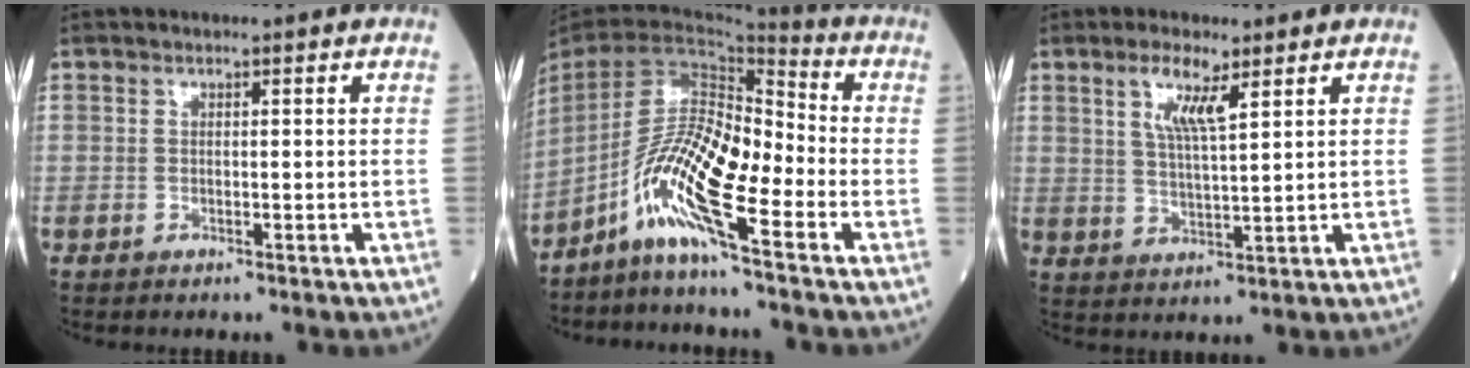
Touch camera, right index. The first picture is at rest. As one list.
[{"total": 11.4, "force": [-6.0, 1.0, 9.6], "torque": [-0.194, 0.001, -0.118]}, {"total": 5.3, "force": [2.8, 0.8, 4.4], "torque": [-0.092, -0.002, 0.054]}]